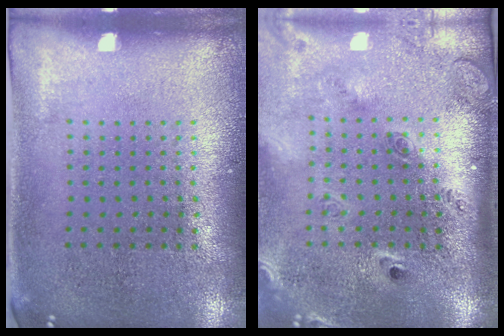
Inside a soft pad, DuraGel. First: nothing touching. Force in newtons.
{"total": 2.6, "press": 1.9, "slide": 1.8}